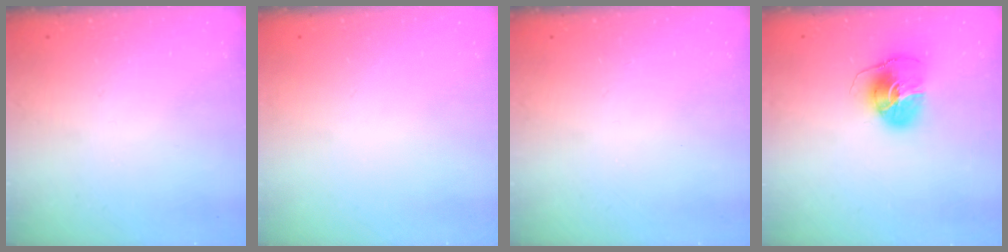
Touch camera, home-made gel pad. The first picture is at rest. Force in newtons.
{"total": 0.0}
{"total": 0.0}
{"total": 8.6, "press": 8.6, "slide": 0.9}